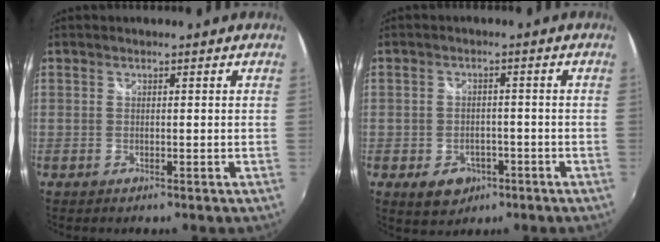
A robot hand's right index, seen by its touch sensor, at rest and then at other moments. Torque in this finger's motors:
{"motor_torque": [0.43, 0.30, 0.07, 0.03]}